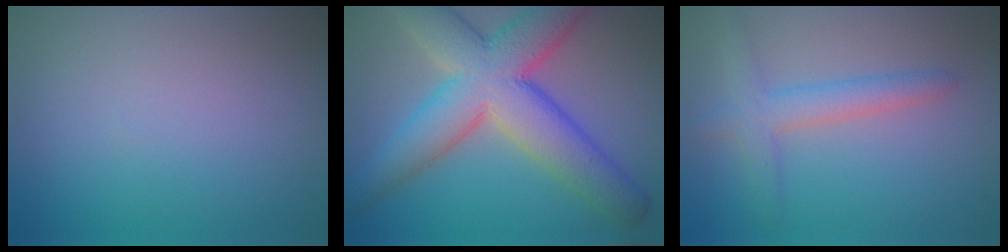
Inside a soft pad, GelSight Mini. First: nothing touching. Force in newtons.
{"total": 10.2, "press": 10.2, "slide": 0.4}
{"total": 3.0, "press": 3.0, "slide": 0.1}